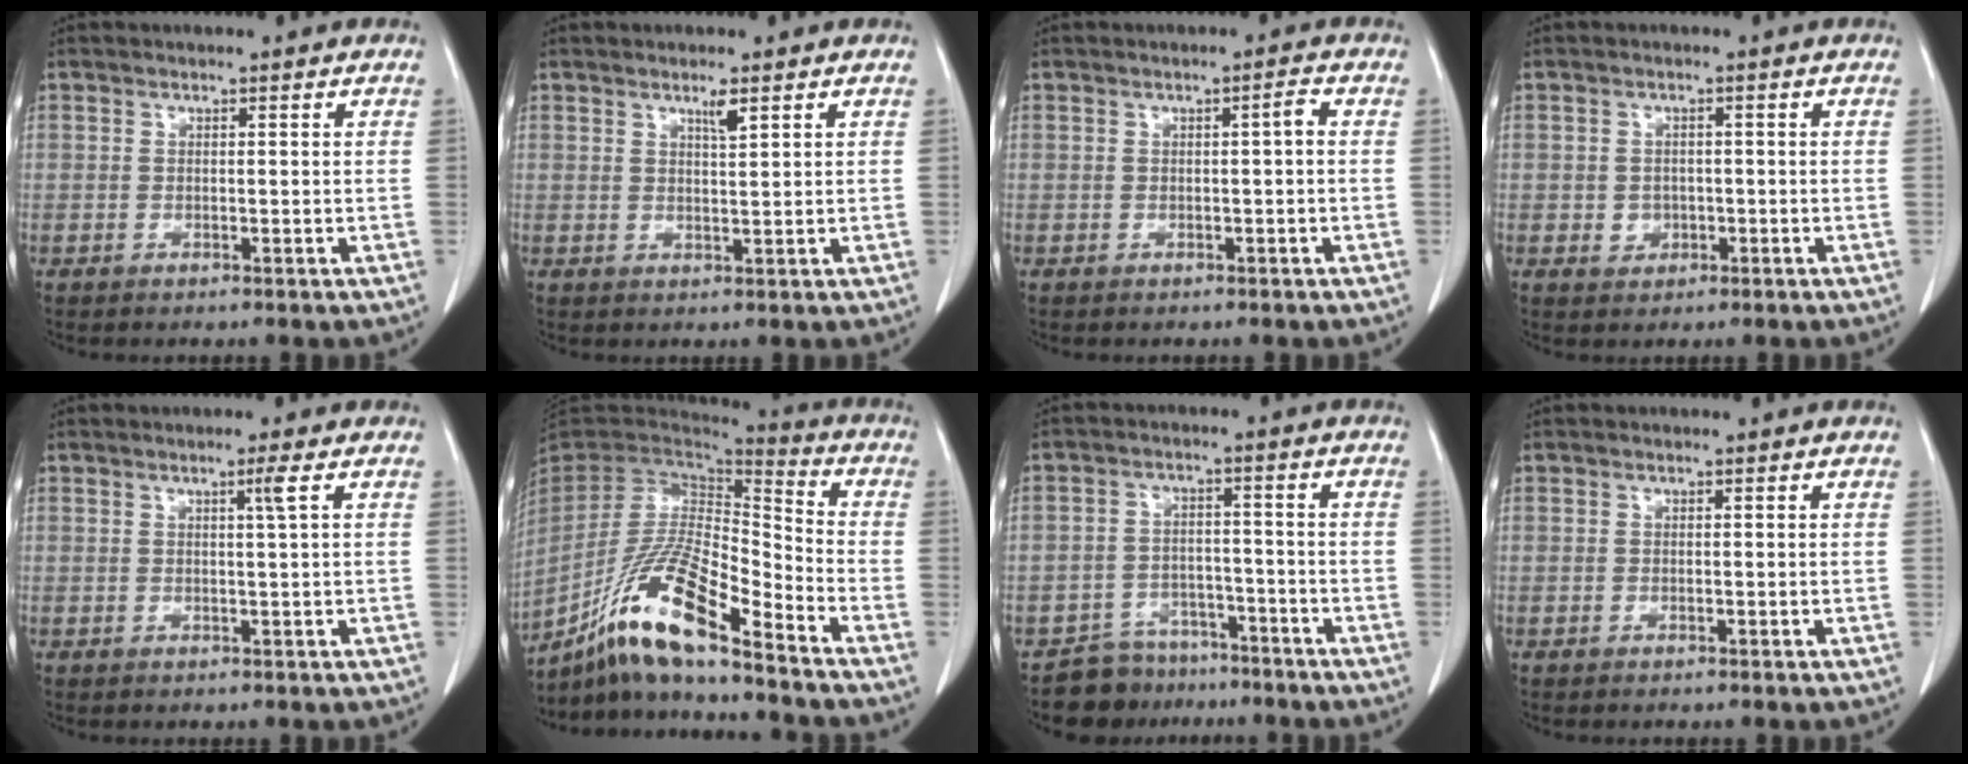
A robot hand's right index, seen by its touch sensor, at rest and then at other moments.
{"total": 2.0, "force": [1.3, 0.0, 1.6], "torque": [-0.030, -0.004, 0.024]}
{"total": 1.3, "force": [0.0, 0.1, 1.3], "torque": [-0.020, 0.004, 0.000]}
{"total": 2.2, "force": [-0.6, 2.0, 0.7], "torque": [-0.008, 0.005, -0.002]}
{"total": 1.6, "force": [0.6, -0.6, 1.3], "torque": [-0.026, -0.005, 0.013]}
{"total": 16.8, "force": [-11.6, 2.0, 12.0], "torque": [-0.236, -0.010, -0.215]}
{"total": 6.9, "force": [-5.7, 3.9, -0.3], "torque": [0.017, 0.023, -0.093]}
{"total": 0.0}